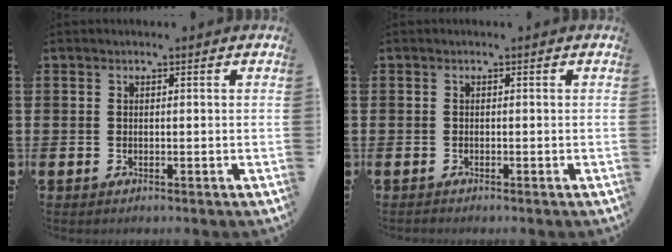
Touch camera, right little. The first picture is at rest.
{"total": 0.0}